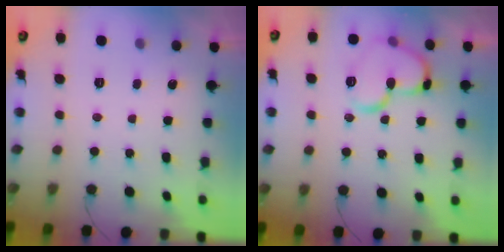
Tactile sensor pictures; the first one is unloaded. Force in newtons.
{"total": 14.1, "press": 14.0, "slide": 1.7}